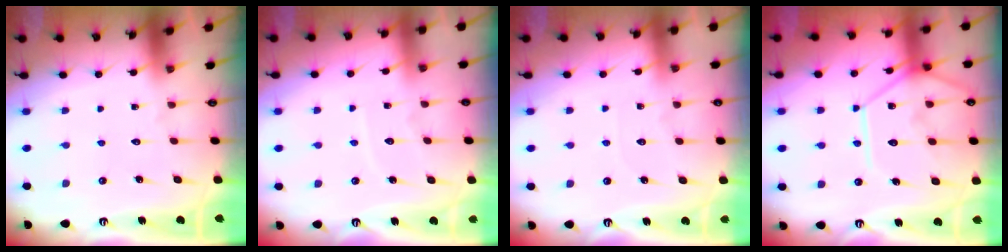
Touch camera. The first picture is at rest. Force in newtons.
{"total": 3.7, "press": 3.7, "slide": 0.3}
{"total": 2.4, "press": 2.4, "slide": 0.4}
{"total": 13.7, "press": 13.6, "slide": 1.6}